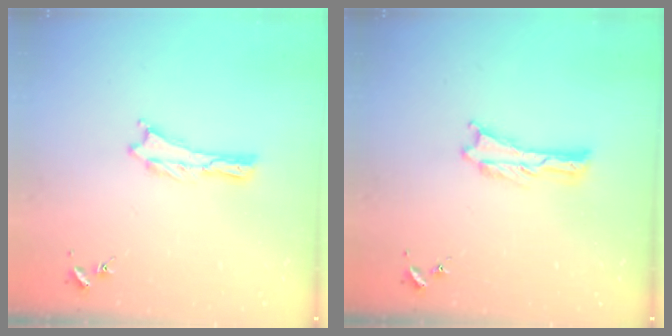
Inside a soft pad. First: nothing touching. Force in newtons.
{"total": 0.0}